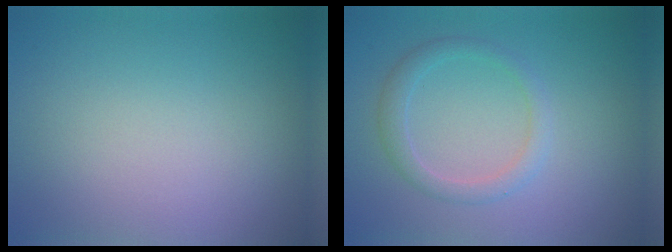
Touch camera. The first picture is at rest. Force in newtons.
{"total": 2.1, "press": 2.1, "slide": 0.2}